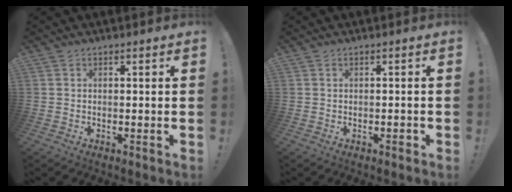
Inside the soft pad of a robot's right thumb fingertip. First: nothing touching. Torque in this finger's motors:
{"motor_torque": [0.69, -0.06, 0.05, 0.07, 0.00]}